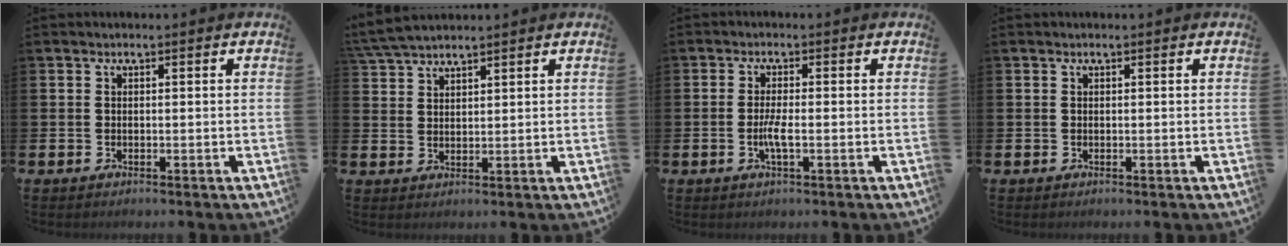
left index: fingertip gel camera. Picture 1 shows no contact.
{"total": 4.3, "force": [4.2, 0.6, 1.0], "torque": [-0.028, -0.013, 0.077]}
{"total": 2.6, "force": [-0.6, 0.4, 2.5], "torque": [-0.055, -0.002, -0.013]}
{"total": 0.0}